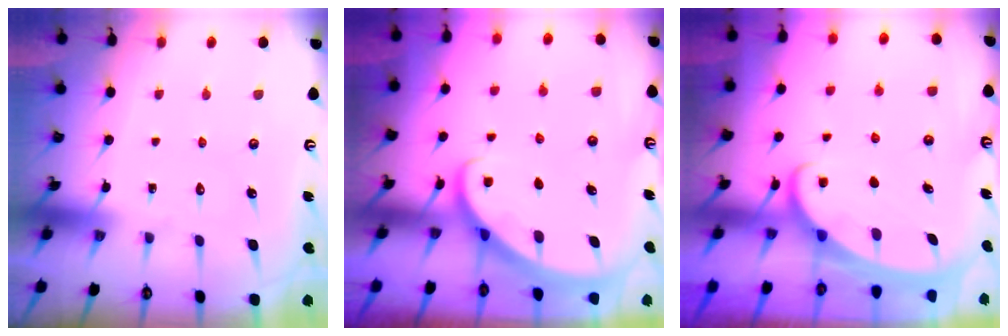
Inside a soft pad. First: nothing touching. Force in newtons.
{"total": 2.9, "press": 2.9, "slide": 0.2}
{"total": 2.3, "press": 2.2, "slide": 0.4}